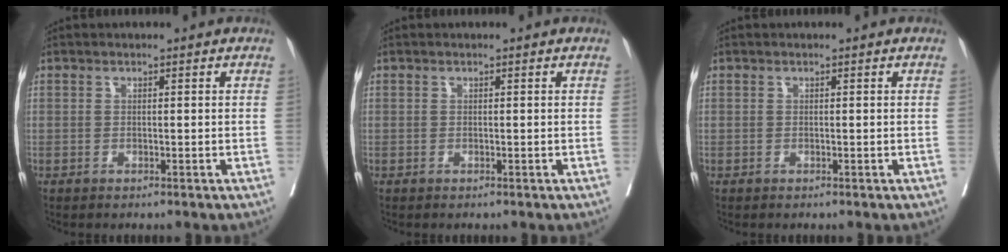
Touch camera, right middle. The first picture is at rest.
{"total": 0.0}
{"total": 0.0}